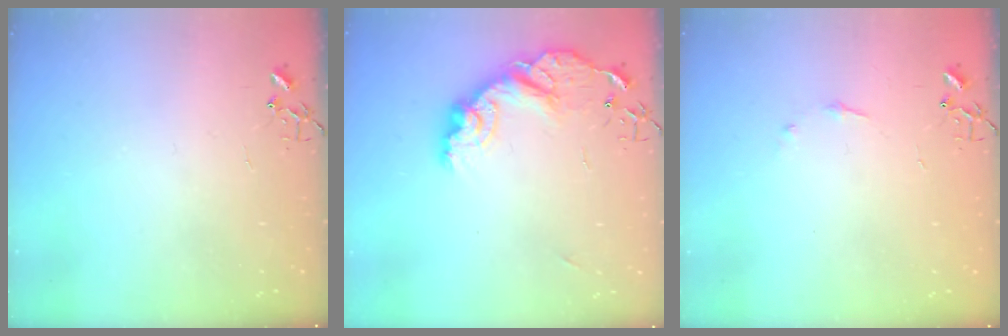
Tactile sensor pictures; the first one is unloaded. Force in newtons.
{"total": 14.5, "press": 14.5, "slide": 0.6}
{"total": 5.6, "press": 5.5, "slide": 0.8}